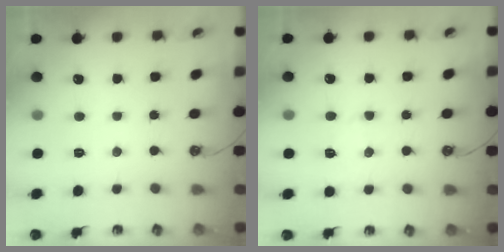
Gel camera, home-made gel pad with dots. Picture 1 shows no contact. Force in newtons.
{"total": 2.8, "press": 2.8, "slide": 0.5}